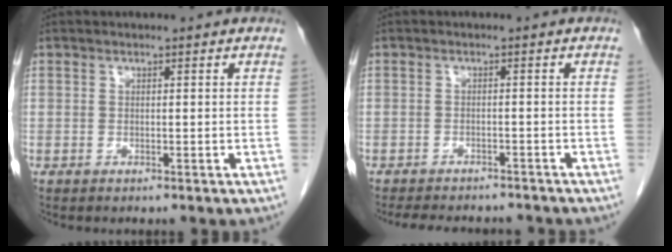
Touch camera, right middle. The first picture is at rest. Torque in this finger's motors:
{"motor_torque": [0.48, -0.36, 0.03, 0.03]}